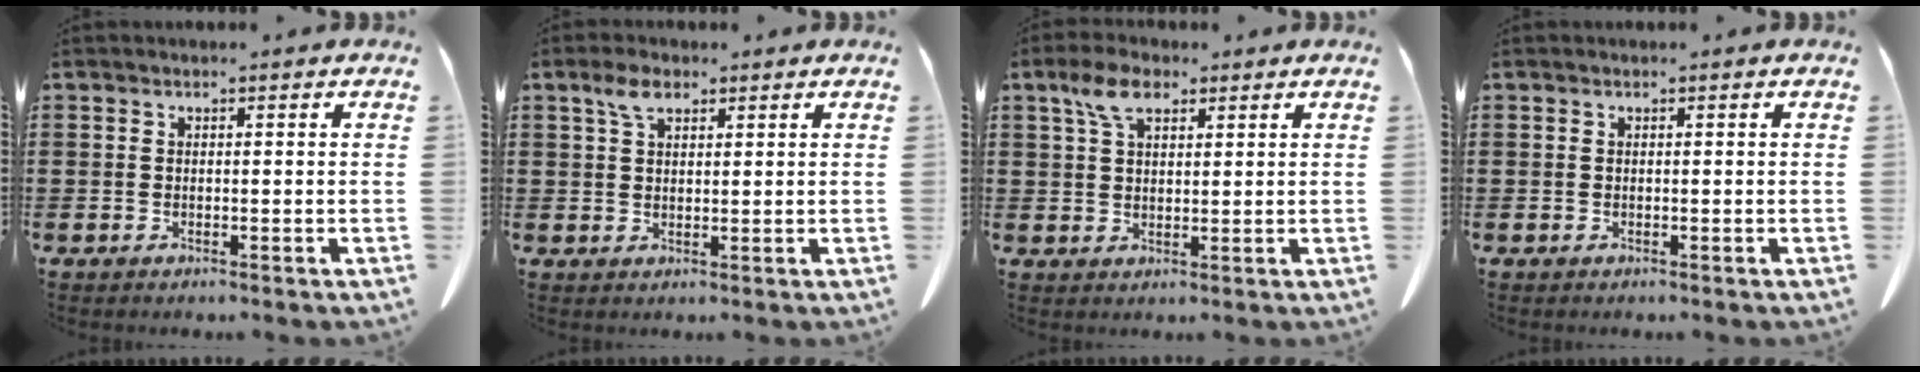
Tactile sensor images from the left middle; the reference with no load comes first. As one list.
[{"total": 3.5, "force": [2.1, 1.7, 2.3], "torque": [-0.052, 0.005, 0.039]}, {"total": 5.3, "force": [3.1, 2.5, 3.5], "torque": [-0.079, 0.008, 0.056]}, {"total": 0.0}]